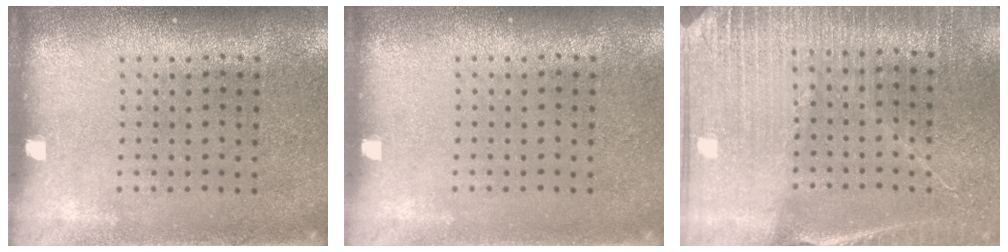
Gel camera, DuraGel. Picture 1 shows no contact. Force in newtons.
{"total": 0.0}
{"total": 3.3, "press": 3.2, "slide": 0.6}